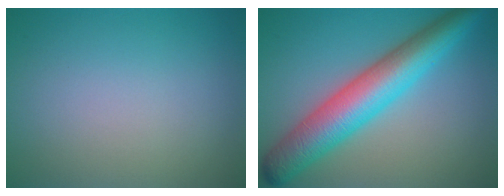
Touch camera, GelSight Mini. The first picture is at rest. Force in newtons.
{"total": 8.4, "press": 8.4, "slide": 0.2}